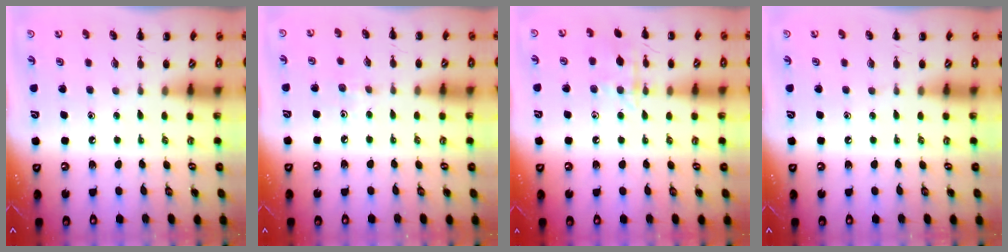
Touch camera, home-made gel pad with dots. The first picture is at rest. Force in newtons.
{"total": 3.4, "press": 3.2, "slide": 1.2}
{"total": 9.4, "press": 9.4, "slide": 0.9}
{"total": 0.0}